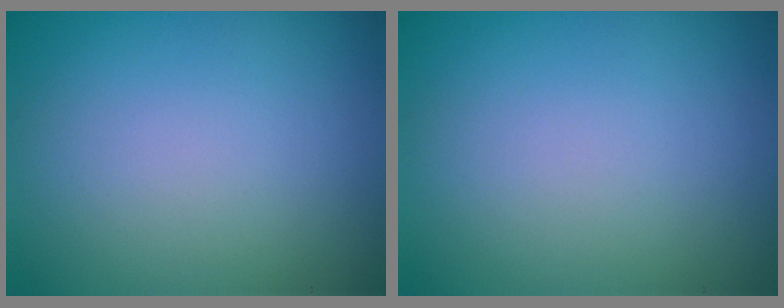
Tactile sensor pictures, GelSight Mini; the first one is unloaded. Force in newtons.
{"total": 0.0}